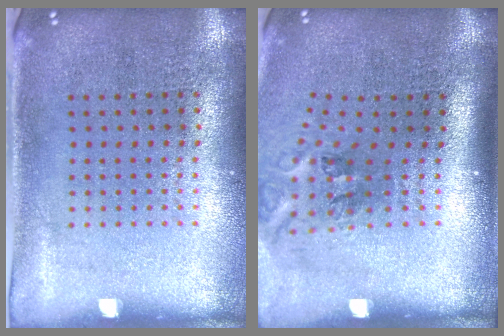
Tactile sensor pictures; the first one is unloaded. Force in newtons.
{"total": 1.7, "press": 1.2, "slide": 1.3}